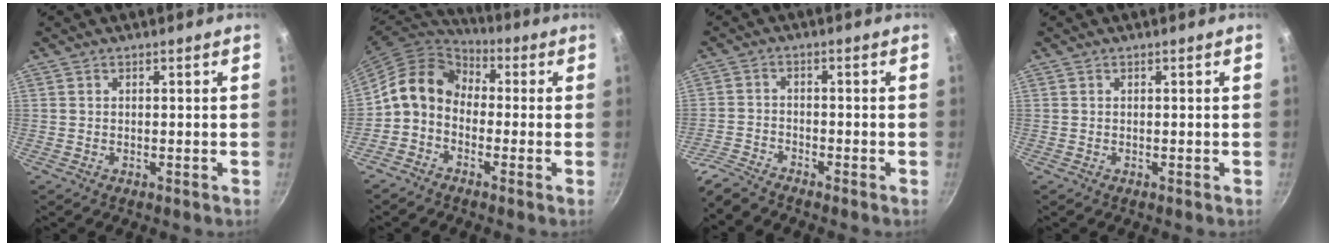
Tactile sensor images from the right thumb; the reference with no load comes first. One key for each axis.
{"total": 11.0, "fx": -1.0, "fy": 8.5, "fz": 6.9, "tx": -0.107, "ty": 0.045, "tz": -0.047}
{"total": 4.2, "fx": -4.1, "fy": 0.4, "fz": 0.9, "tx": -0.029, "ty": 0.020, "tz": -0.092}
{"total": 0.0}